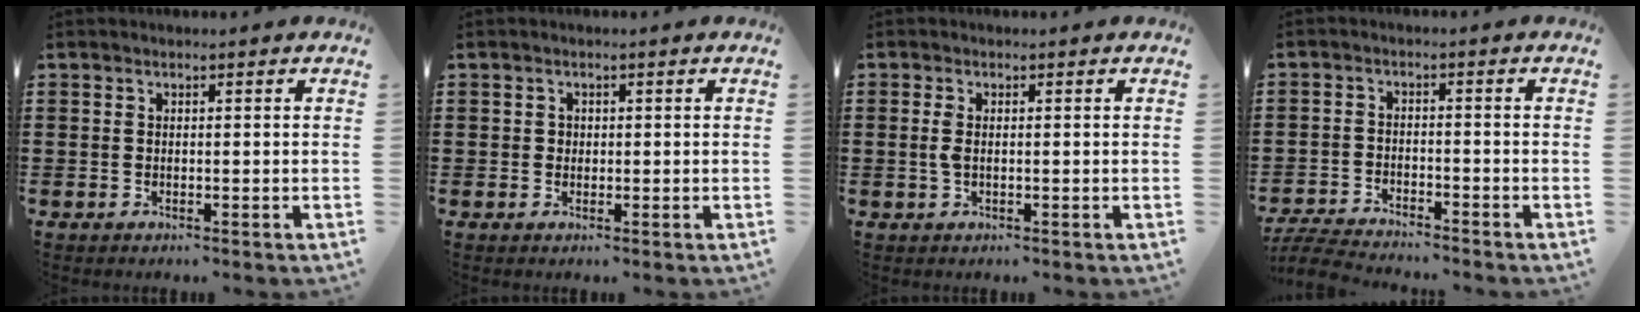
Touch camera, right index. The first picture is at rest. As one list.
[{"total": 0.7, "force": [0.1, 0.7, 0.1], "torque": [-0.004, 0.003, 0.003]}, {"total": 1.8, "force": [-0.1, 0.7, 1.7], "torque": [-0.040, -0.002, -0.004]}, {"total": 4.8, "force": [-4.7, 0.3, 0.8], "torque": [-0.026, -0.003, -0.096]}]